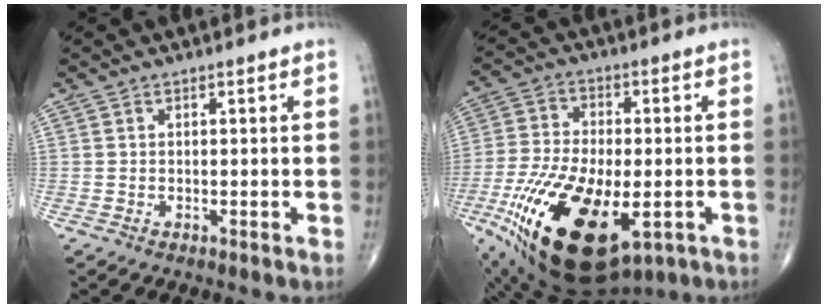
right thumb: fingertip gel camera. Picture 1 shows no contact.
{"total": 23.6, "force": [-8.2, 11.4, 19.0], "torque": [-0.389, -0.014, -0.127]}